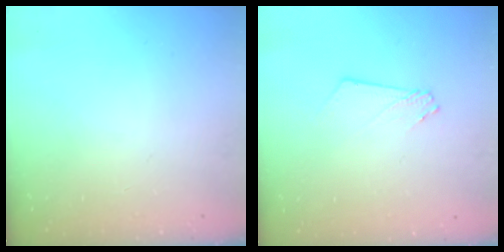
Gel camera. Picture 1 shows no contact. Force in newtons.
{"total": 3.2, "press": 3.2, "slide": 0.3}